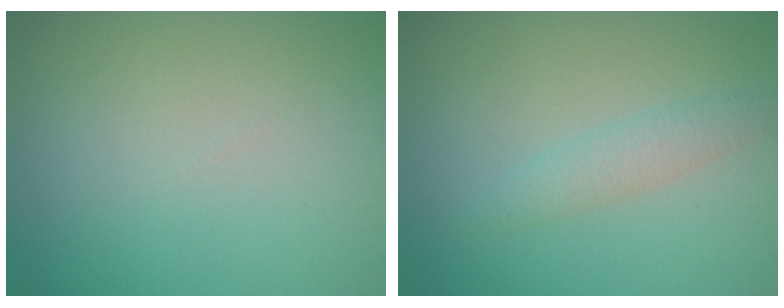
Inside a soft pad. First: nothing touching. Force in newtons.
{"total": 1.8, "press": 1.8, "slide": 0.1}